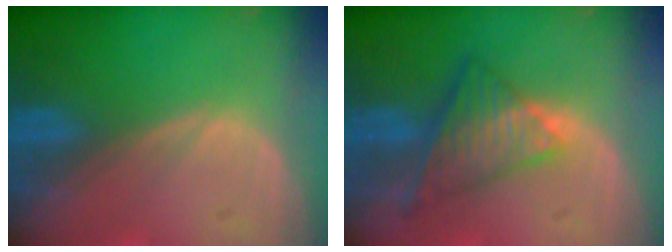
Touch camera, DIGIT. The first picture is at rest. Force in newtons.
{"total": 7.7, "press": 6.4, "slide": 4.3}